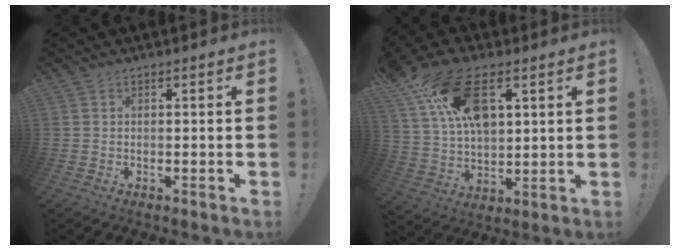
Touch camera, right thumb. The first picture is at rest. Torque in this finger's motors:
{"motor_torque": [-0.23, 3.07, 1.24, 0.25, 0.18]}